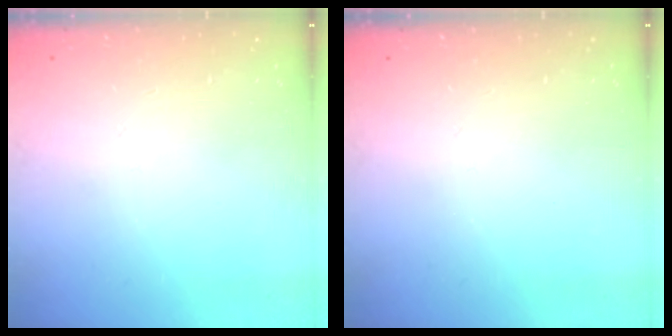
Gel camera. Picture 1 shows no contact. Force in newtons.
{"total": 0.0}